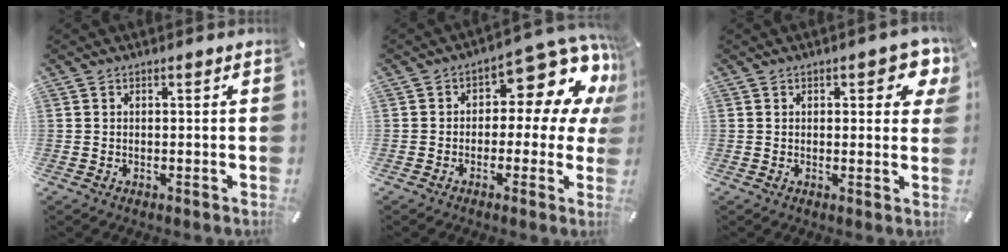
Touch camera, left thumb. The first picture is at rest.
{"total": 12.5, "force": [5.8, 6.5, 8.9], "torque": [-0.108, -0.052, 0.093]}
{"total": 5.6, "force": [2.7, 2.8, 4.0], "torque": [-0.045, -0.009, 0.040]}